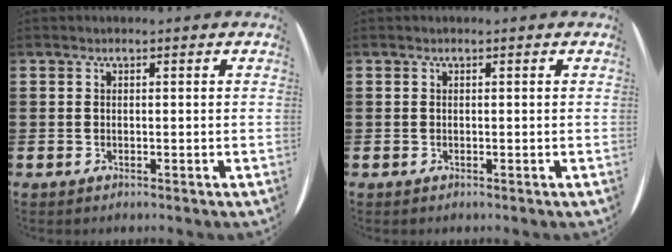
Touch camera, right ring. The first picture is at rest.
{"total": 0.0}